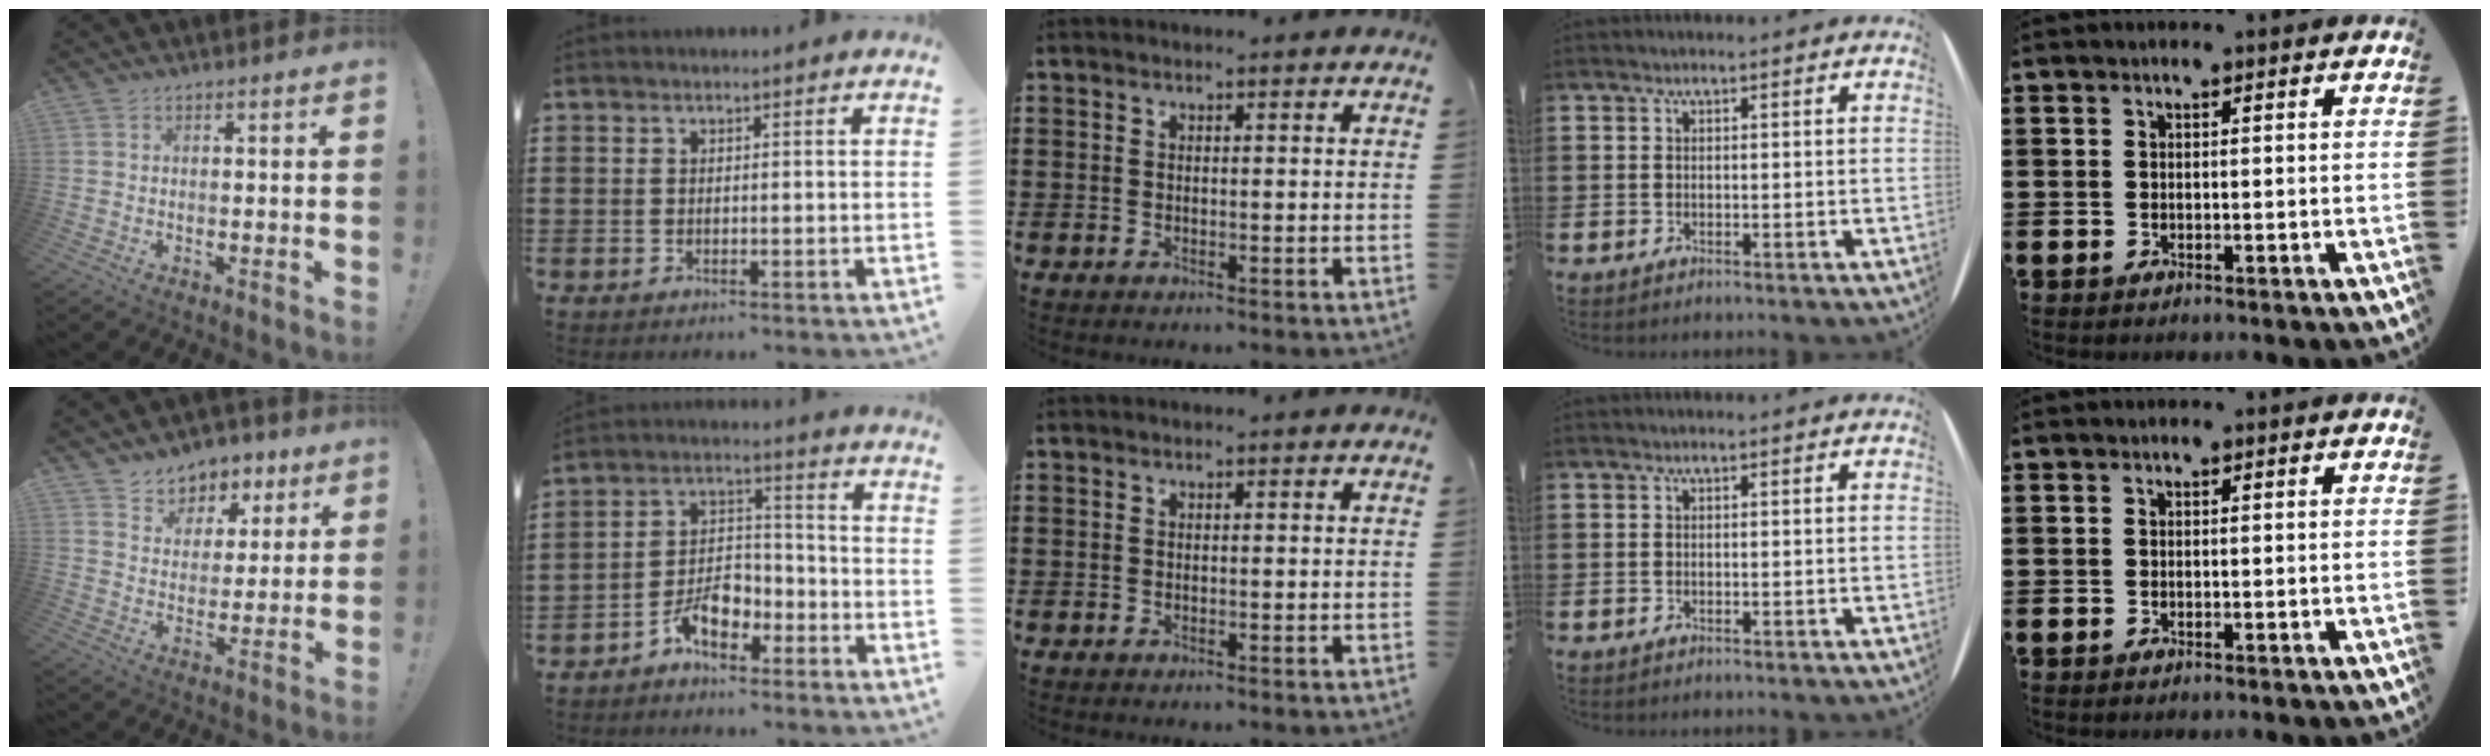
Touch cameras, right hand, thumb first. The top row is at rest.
{"thumb": {"total": 7.0, "force": [4.6, 5.3, 0.5], "torque": [-0.011, -0.038, 0.091]}, "index": {"total": 6.7, "force": [-4.5, 3.6, 3.5], "torque": [-0.067, 0.019, -0.084]}}